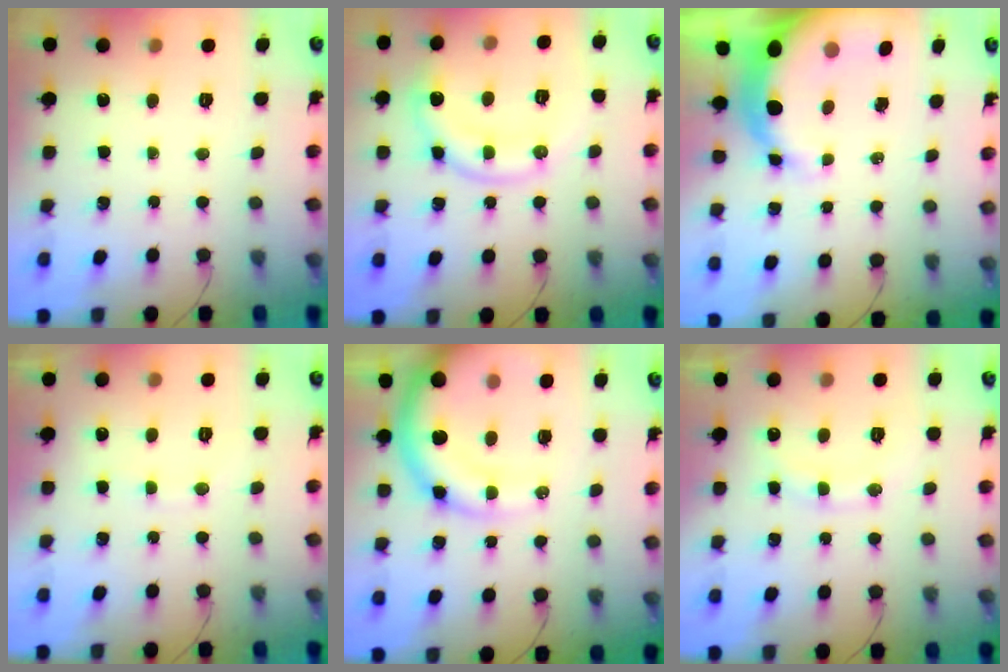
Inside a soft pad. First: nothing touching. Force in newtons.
{"total": 12.3, "press": 12.3, "slide": 1.0}
{"total": 10.1, "press": 9.8, "slide": 2.6}
{"total": 6.8, "press": 6.7, "slide": 1.2}
{"total": 16.9, "press": 16.6, "slide": 3.4}
{"total": 11.3, "press": 11.3, "slide": 1.2}